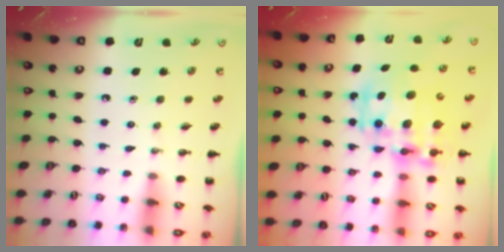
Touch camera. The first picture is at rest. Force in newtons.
{"total": 15.4, "press": 15.0, "slide": 3.4}